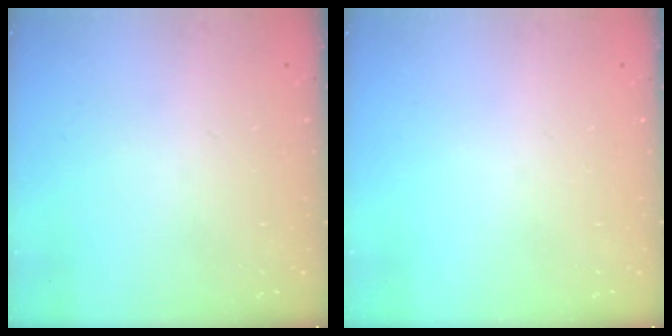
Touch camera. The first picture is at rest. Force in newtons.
{"total": 0.0}